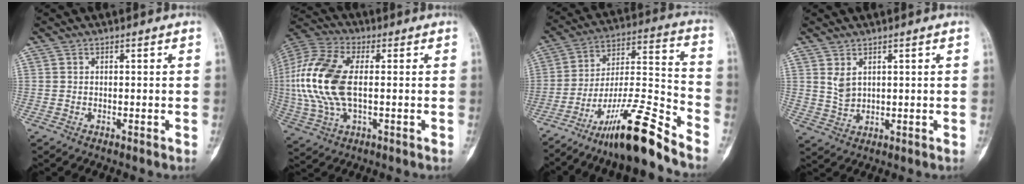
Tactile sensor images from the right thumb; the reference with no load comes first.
{"total": 17.3, "force": [0.3, 9.1, 14.8], "torque": [-0.340, 0.011, 0.005]}
{"total": 18.1, "force": [-13.5, 1.9, 11.9], "torque": [-0.213, 0.093, -0.231]}
{"total": 3.3, "force": [1.4, 1.9, 2.2], "torque": [-0.040, -0.011, 0.037]}